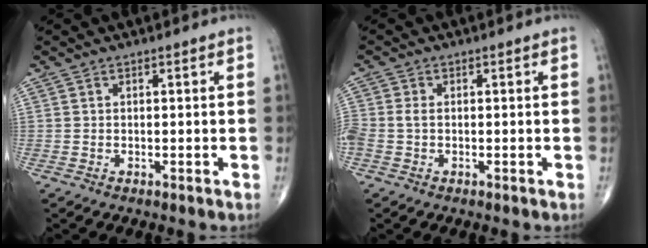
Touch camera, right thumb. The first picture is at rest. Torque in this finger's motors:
{"motor_torque": [0.04, 0.02, 0.44, -0.01, 0.03]}